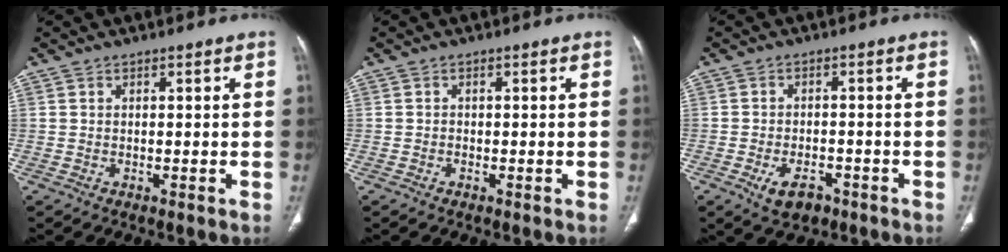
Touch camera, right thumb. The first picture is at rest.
{"total": 0.5, "force": [-0.3, 0.4, 0.2], "torque": [-0.003, 0.000, -0.007]}
{"total": 5.5, "force": [-3.0, 3.2, 3.3], "torque": [-0.051, 0.014, -0.043]}